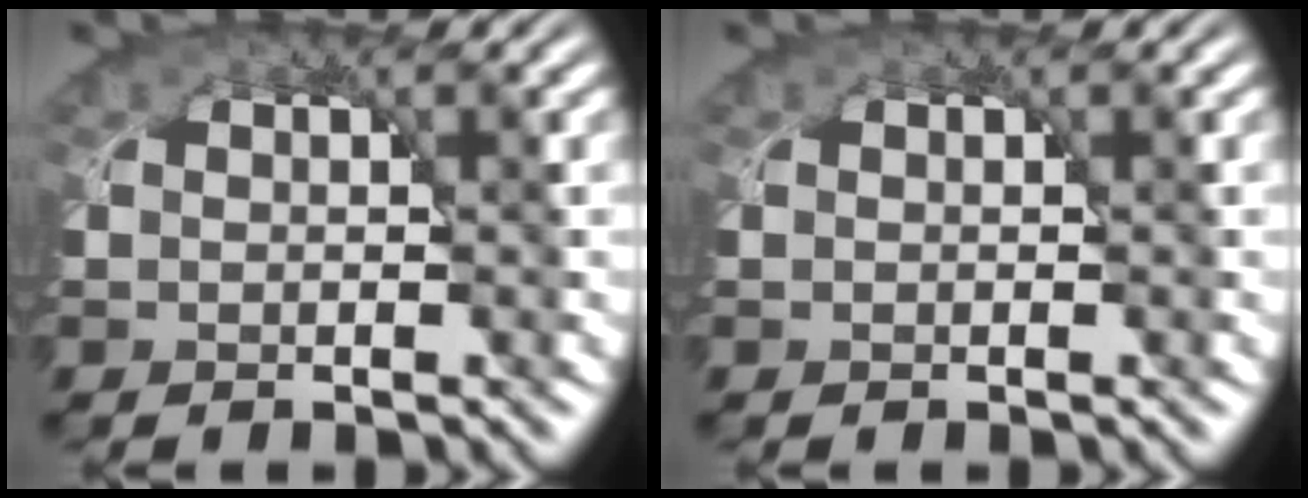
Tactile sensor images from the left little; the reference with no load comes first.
{"total": 0.0}